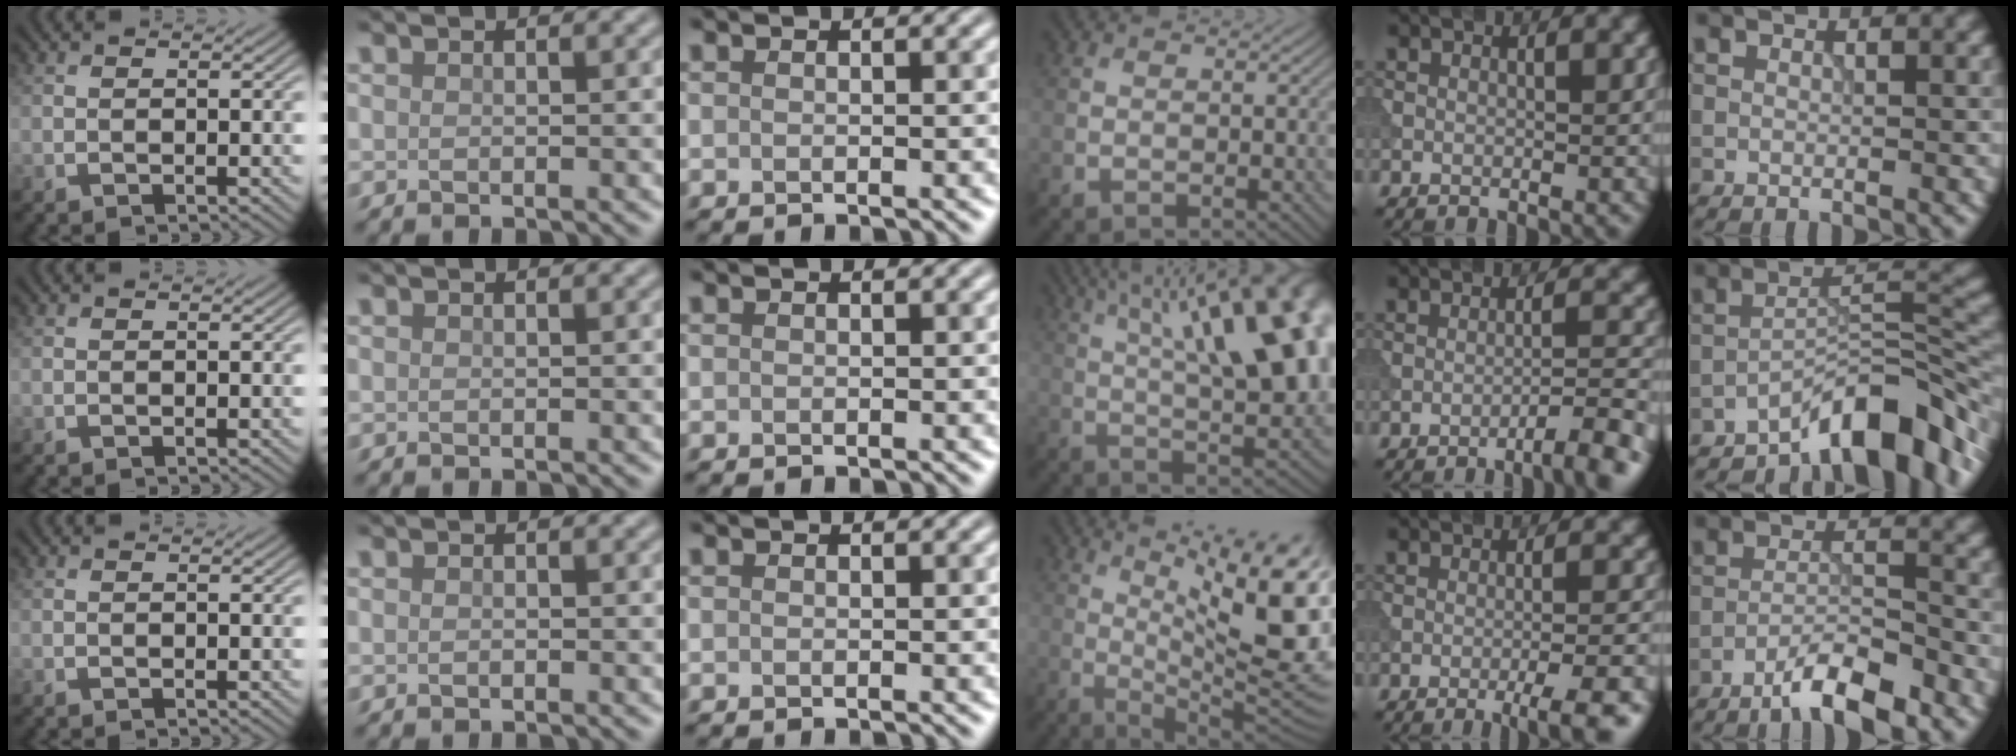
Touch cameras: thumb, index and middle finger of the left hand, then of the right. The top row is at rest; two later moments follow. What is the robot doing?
{"motion": "dispense", "object": "syringe"}